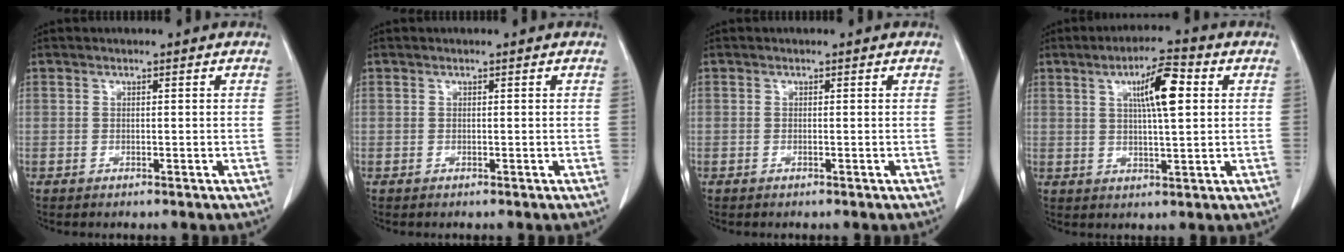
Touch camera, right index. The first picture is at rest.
{"total": 0.0}
{"total": 0.0}
{"total": 8.0, "force": [2.3, 1.1, 7.5], "torque": [-0.127, 0.011, 0.038]}